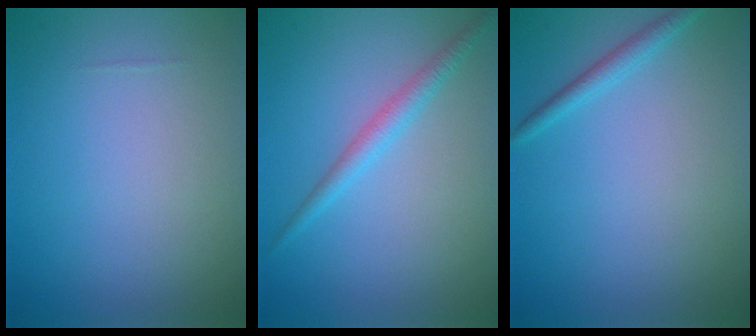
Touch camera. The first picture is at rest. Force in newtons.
{"total": 1.9, "press": 1.9, "slide": 0.1}
{"total": 1.5, "press": 1.5, "slide": 0.1}